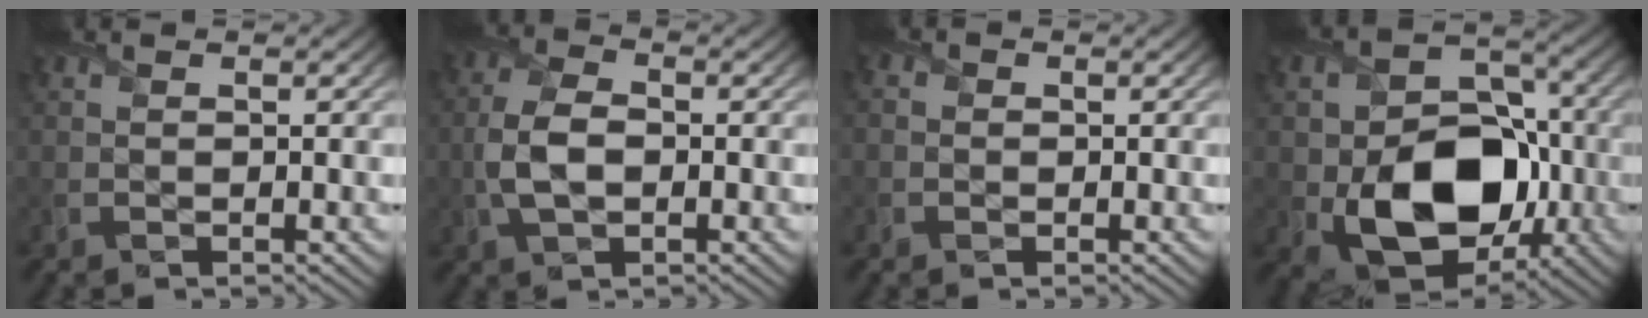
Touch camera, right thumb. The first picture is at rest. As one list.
[{"total": 5.6, "force": [-0.8, 3.4, 4.4], "torque": [-0.112, -0.003, -0.019]}, {"total": 1.5, "force": [-0.1, 1.4, 0.5], "torque": [-0.013, 0.000, -0.009]}, {"total": 14.0, "force": [-3.3, 9.7, 9.6], "torque": [-0.153, -0.024, -0.058]}]